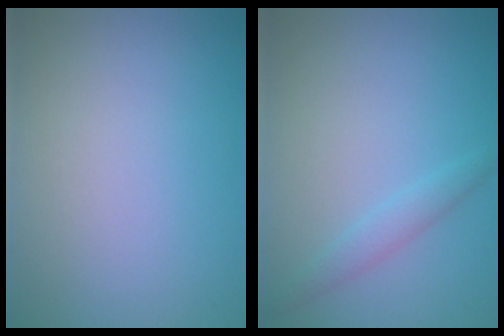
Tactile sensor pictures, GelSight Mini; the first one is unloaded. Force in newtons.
{"total": 1.4, "press": 1.4, "slide": 0.1}